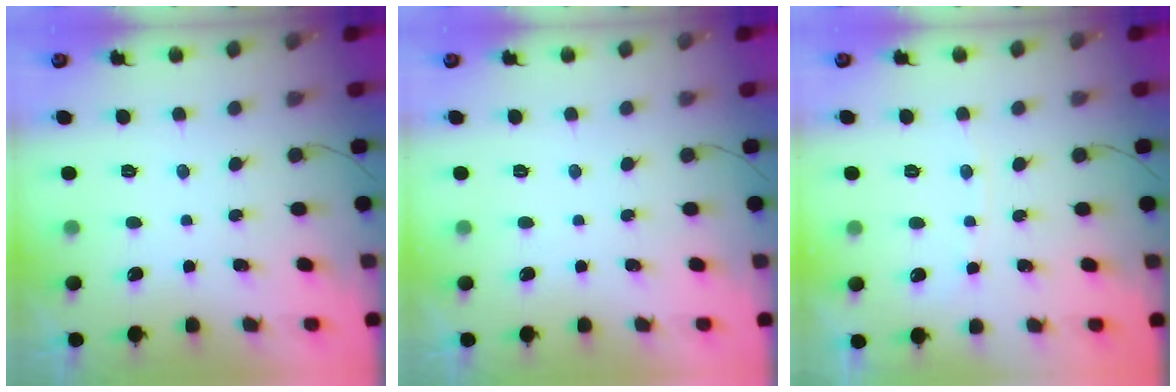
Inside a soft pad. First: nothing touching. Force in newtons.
{"total": 0.0}
{"total": 3.5, "press": 3.5, "slide": 0.6}